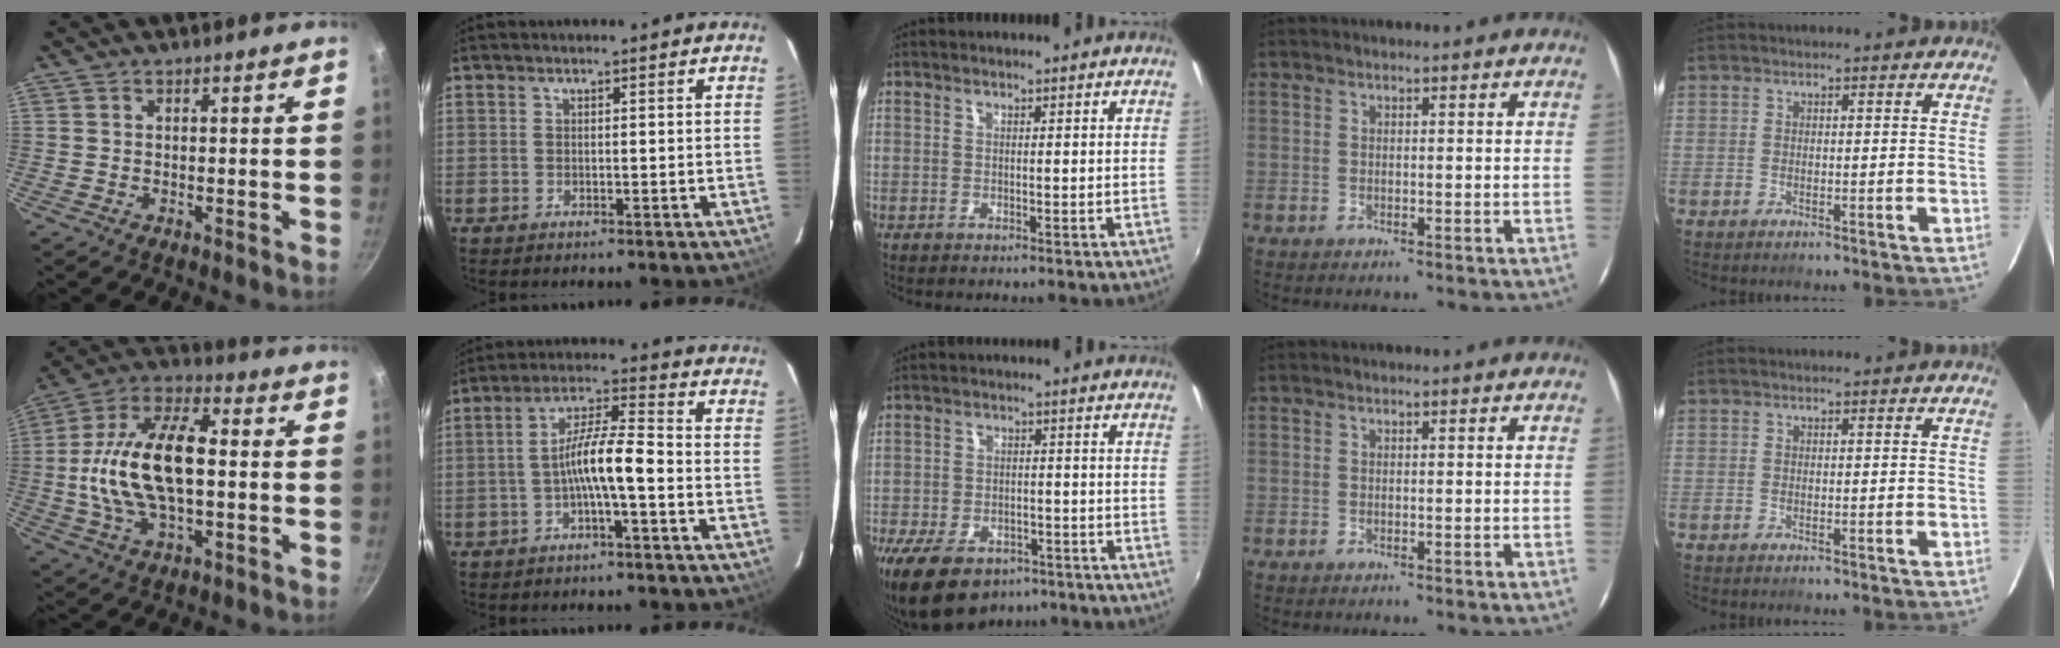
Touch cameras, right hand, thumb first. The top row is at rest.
{"thumb": {"total": 19.3, "force": [-0.2, 10.0, 16.5], "torque": [-0.303, 0.031, -0.014]}, "index": {"total": 7.8, "force": [-2.6, 0.8, 7.3], "torque": [-0.147, 0.015, -0.046]}, "middle": {"total": 13.3, "force": [-8.7, 7.5, 6.7], "torque": [-0.157, -0.022, -0.138]}}